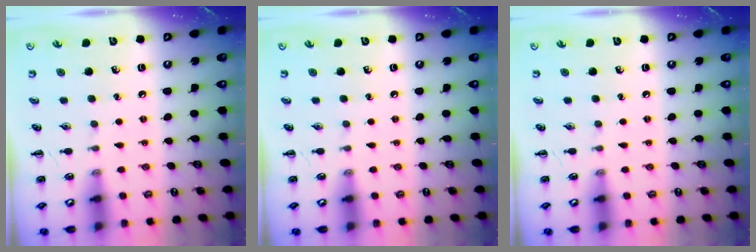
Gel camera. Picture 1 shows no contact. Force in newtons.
{"total": 0.0}
{"total": 0.0}